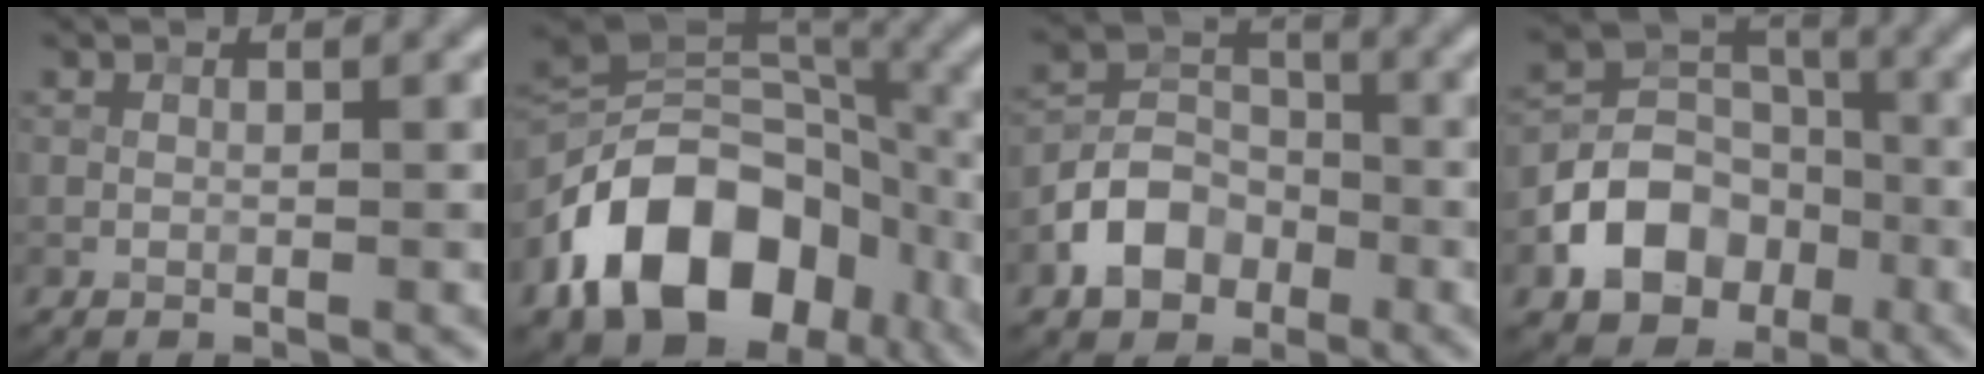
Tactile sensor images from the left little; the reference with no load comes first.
{"total": 13.5, "force": [-6.6, 8.8, 7.8], "torque": [-0.131, 0.008, -0.128]}
{"total": 5.0, "force": [-2.6, 3.7, 2.2], "torque": [-0.037, 0.004, -0.055]}
{"total": 7.5, "force": [-3.1, 5.8, 3.6], "torque": [-0.052, -0.003, -0.060]}